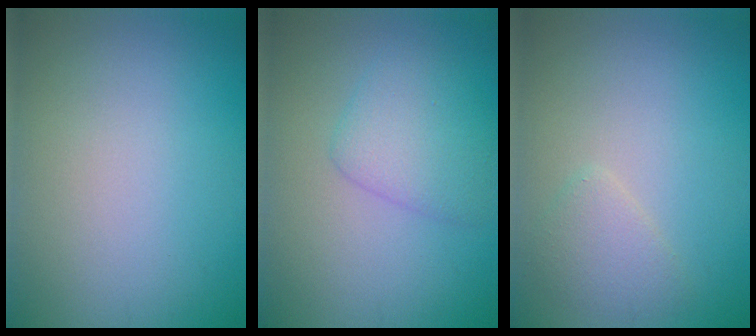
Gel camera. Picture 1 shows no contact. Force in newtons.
{"total": 3.0, "press": 3.0, "slide": 0.2}
{"total": 1.7, "press": 1.7, "slide": 0.2}